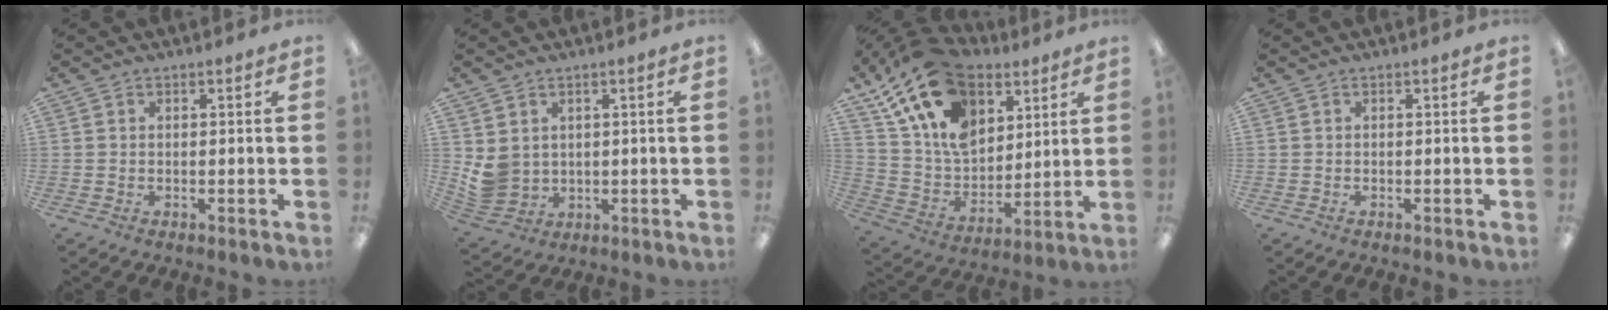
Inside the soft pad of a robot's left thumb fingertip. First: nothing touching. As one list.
[{"total": 5.3, "force": [1.5, 4.7, 2.0], "torque": [-0.054, -0.014, 0.033]}, {"total": 21.1, "force": [11.4, 13.5, 11.6], "torque": [-0.245, -0.052, 0.207]}, {"total": 0.0}]